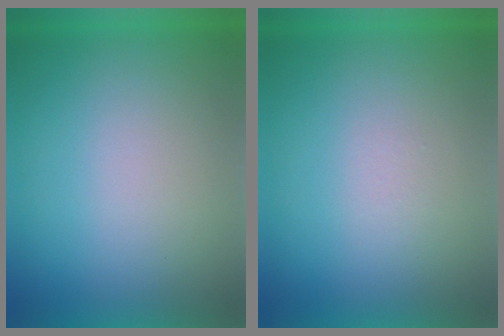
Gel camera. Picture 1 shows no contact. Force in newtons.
{"total": 1.4}